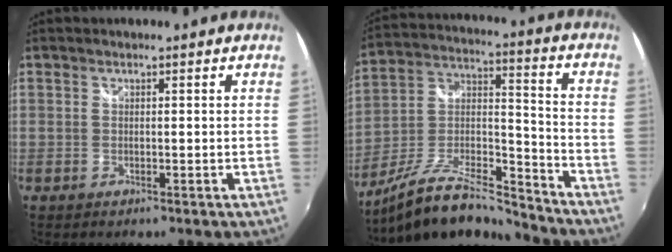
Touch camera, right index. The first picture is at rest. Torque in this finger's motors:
{"motor_torque": [0.95, -1.19, 0.15, 0.00]}